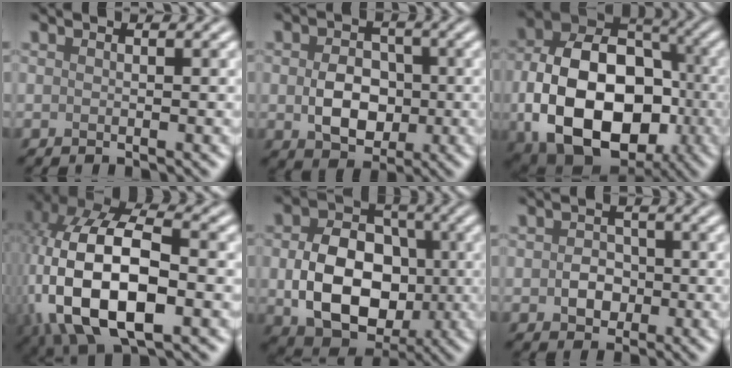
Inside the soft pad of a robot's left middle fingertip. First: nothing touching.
{"total": 5.0, "force": [-0.4, 3.7, 3.4], "torque": [-0.062, -0.004, -0.006]}
{"total": 15.4, "force": [-3.3, 10.9, 10.4], "torque": [-0.182, -0.028, -0.054]}
{"total": 14.7, "force": [-3.2, 8.4, 11.7], "torque": [-0.242, -0.010, -0.051]}
{"total": 10.0, "force": [-0.9, 7.4, 6.6], "torque": [-0.127, -0.007, -0.009]}
{"total": 2.5, "force": [-0.4, 2.1, 1.3], "torque": [-0.021, 0.000, -0.013]}